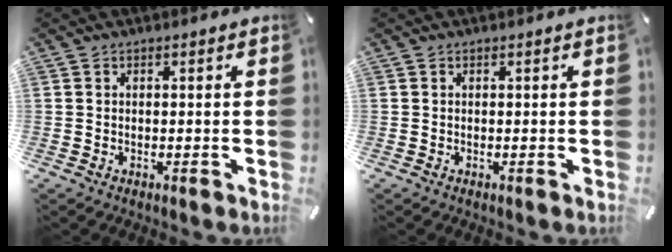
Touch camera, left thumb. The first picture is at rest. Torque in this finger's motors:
{"motor_torque": [0.62, -0.35, -0.07, 0.19, 0.00]}